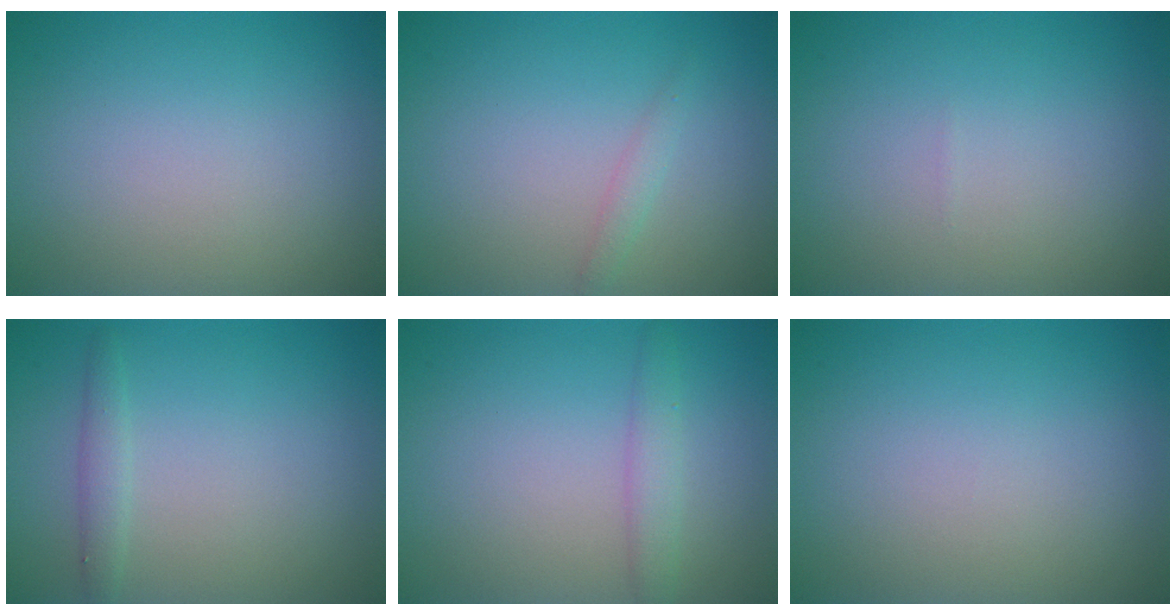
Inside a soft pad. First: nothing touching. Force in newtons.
{"total": 1.0, "press": 1.0, "slide": 0.0}
{"total": 0.0}
{"total": 1.3, "press": 1.3, "slide": 0.2}
{"total": 1.9, "press": 1.9, "slide": 0.1}
{"total": 0.0}